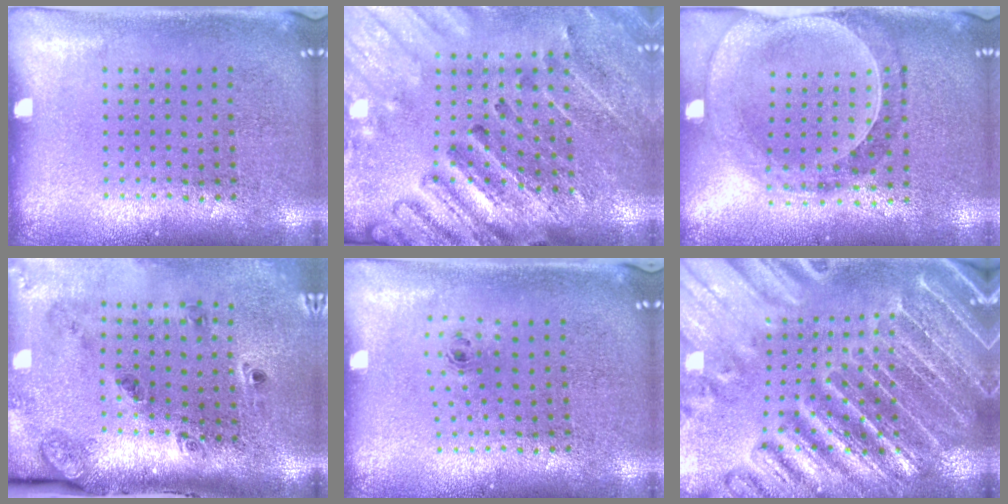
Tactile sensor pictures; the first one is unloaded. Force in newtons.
{"total": 2.7, "press": 2.7, "slide": 0.3}
{"total": 0.6, "press": 0.6, "slide": 0.2}
{"total": 2.0, "press": 1.6, "slide": 1.3}
{"total": 0.7, "press": 0.4, "slide": 0.6}
{"total": 4.5, "press": 4.1, "slide": 1.9}